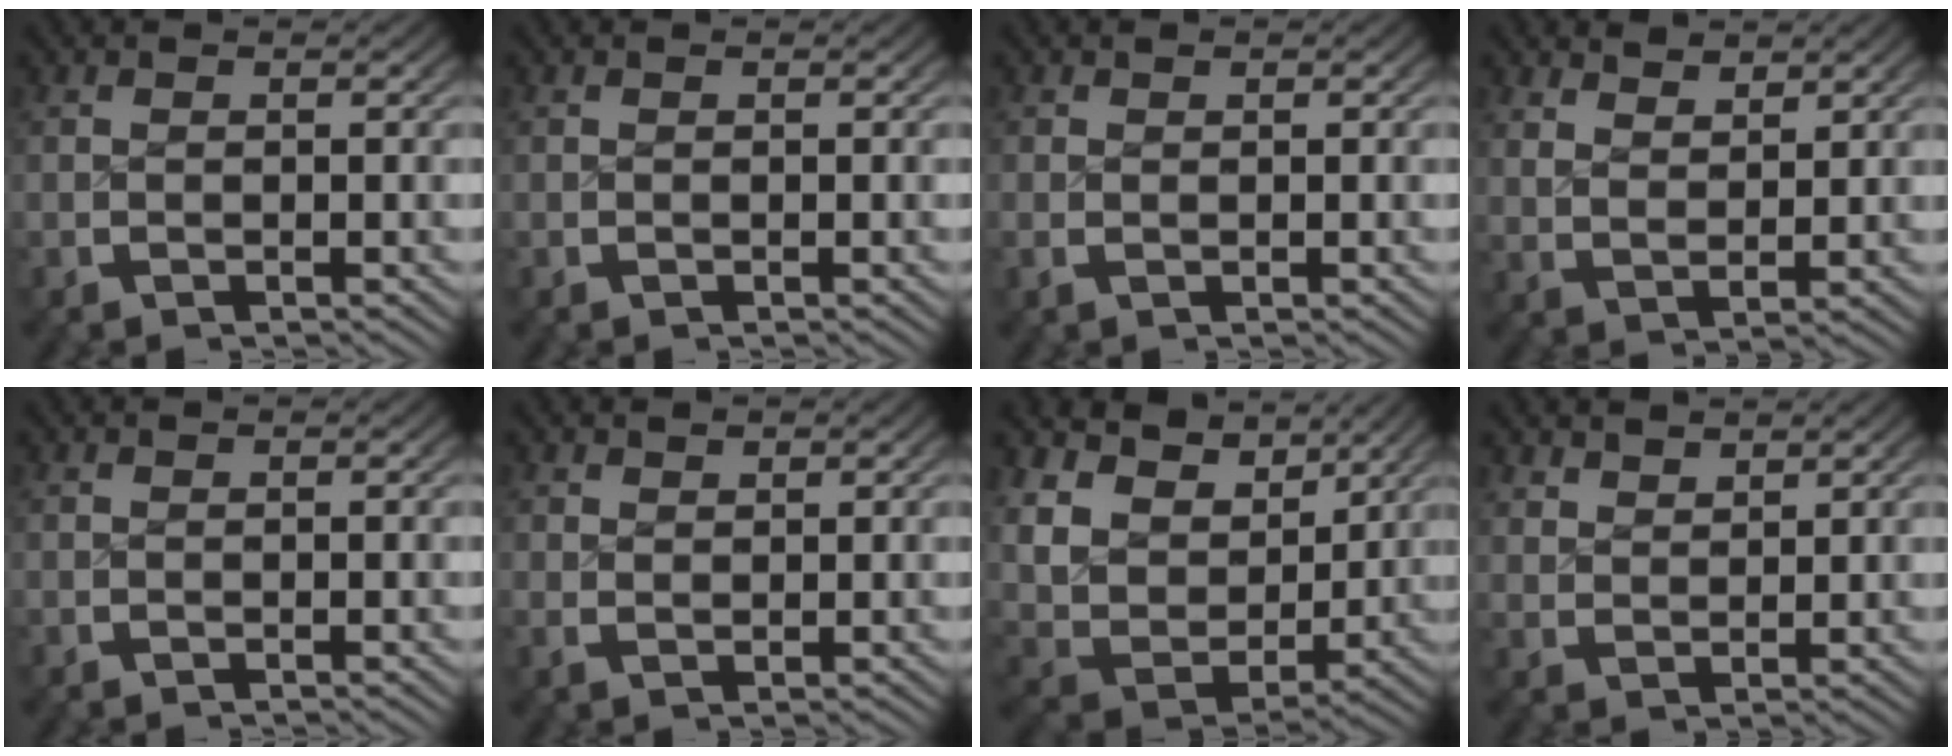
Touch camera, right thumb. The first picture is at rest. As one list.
[{"total": 0.0}, {"total": 0.6, "force": [0.2, 0.4, 0.4], "torque": [-0.009, -0.006, 0.006]}, {"total": 3.0, "force": [2.4, 1.1, 1.4], "torque": [-0.018, -0.005, 0.054]}, {"total": 0.0}, {"total": 1.3, "force": [1.1, 0.6, 0.4], "torque": [-0.001, -0.004, 0.025]}, {"total": 12.6, "force": [2.3, 9.5, 8.0], "torque": [-0.191, -0.033, 0.043]}, {"total": 2.4, "force": [2.3, 0.6, 0.3], "torque": [0.000, -0.002, 0.051]}]